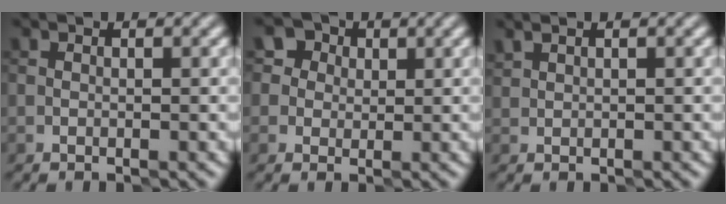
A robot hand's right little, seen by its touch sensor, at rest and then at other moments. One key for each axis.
{"total": 5.1, "fx": 2.7, "fy": 3.9, "fz": 1.8, "tx": -0.031, "ty": 0.015, "tz": 0.033}
{"total": 1.0, "fx": 0.9, "fy": 0.0, "fz": 0.2, "tx": -0.014, "ty": 0.004, "tz": 0.025}